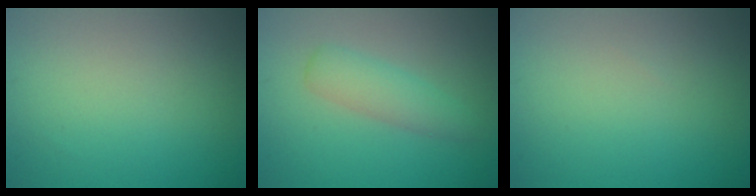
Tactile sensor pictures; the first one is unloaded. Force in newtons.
{"total": 2.6, "press": 2.6, "slide": 0.0}
{"total": 0.0}